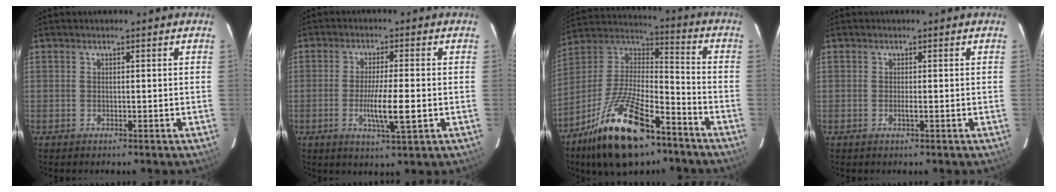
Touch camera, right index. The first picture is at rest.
{"total": 6.9, "force": [-1.4, 0.2, 6.8], "torque": [-0.120, -0.014, -0.026]}
{"total": 20.3, "force": [-13.1, 5.9, 14.2], "torque": [-0.292, -0.007, -0.236]}
{"total": 0.8, "force": [-0.2, -0.1, 0.8], "torque": [-0.016, -0.001, -0.003]}